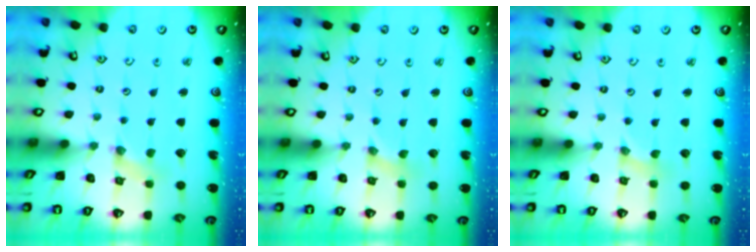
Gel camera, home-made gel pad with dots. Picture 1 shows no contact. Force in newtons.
{"total": 0.0}
{"total": 0.0}